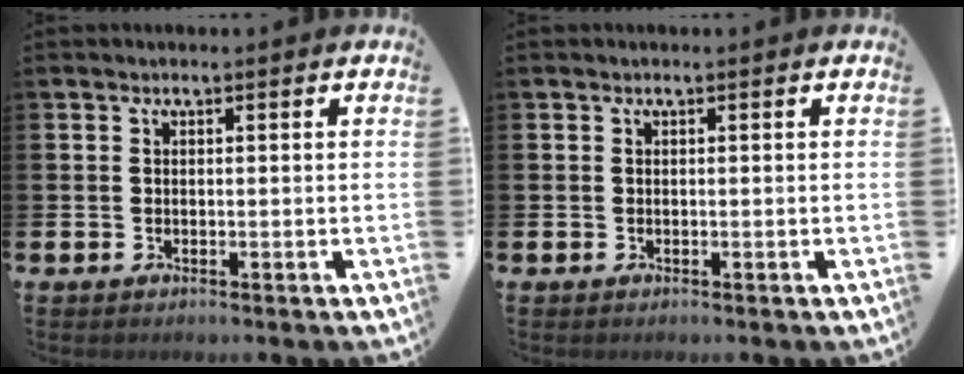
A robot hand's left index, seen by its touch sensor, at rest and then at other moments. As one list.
[{"total": 0.0}]